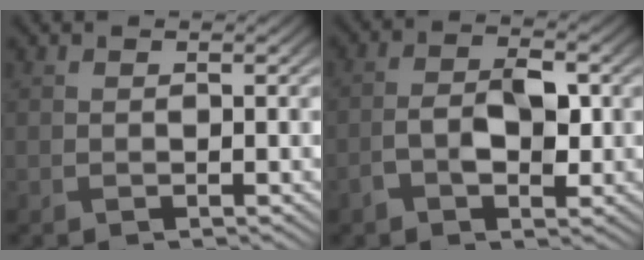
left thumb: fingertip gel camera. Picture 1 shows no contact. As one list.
[{"total": 5.0, "force": [-1.2, 2.5, 4.1], "torque": [-0.085, 0.006, -0.026]}]